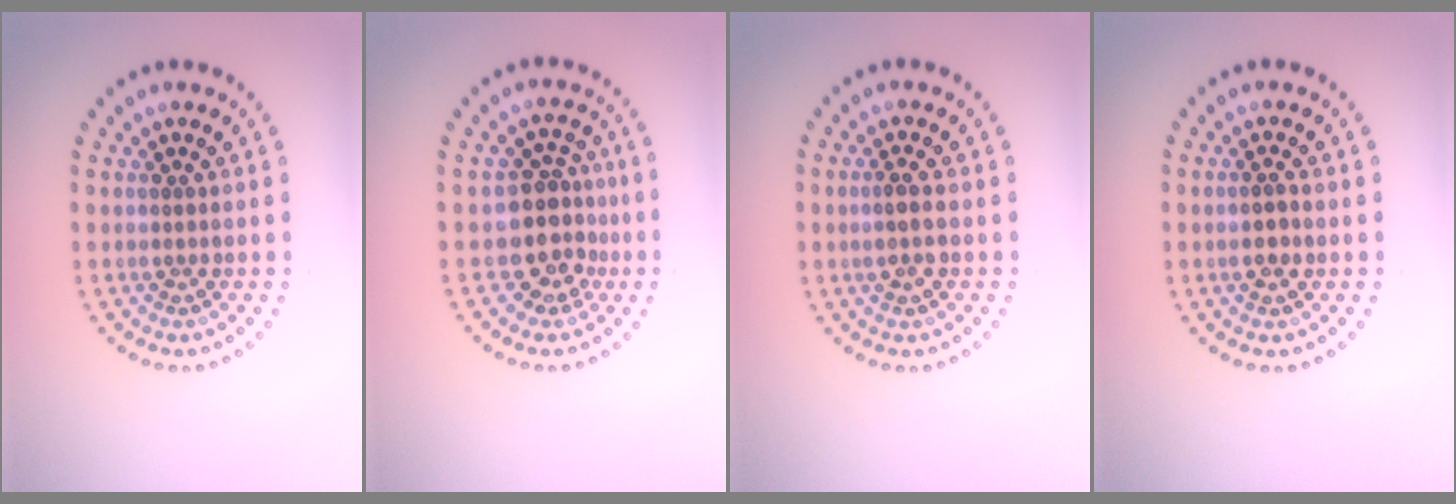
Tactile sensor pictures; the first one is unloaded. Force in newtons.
{"total": 3.8, "press": 3.1, "slide": 2.3}
{"total": 1.6, "press": 1.5, "slide": 0.5}
{"total": 1.1, "press": 1.0, "slide": 0.4}